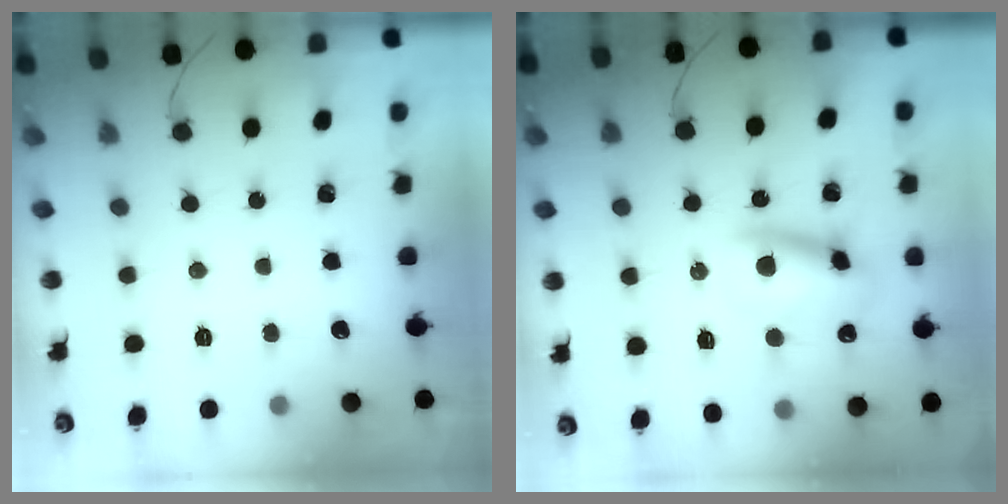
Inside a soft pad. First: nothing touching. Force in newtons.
{"total": 10.7, "press": 10.5, "slide": 2.0}